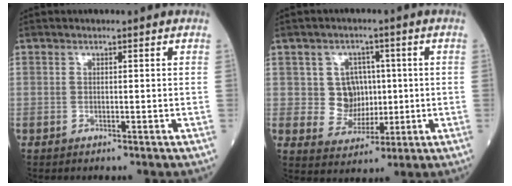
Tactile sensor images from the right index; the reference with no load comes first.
{"total": 5.8, "force": [0.7, 5.4, 1.9], "torque": [-0.028, 0.011, 0.020]}